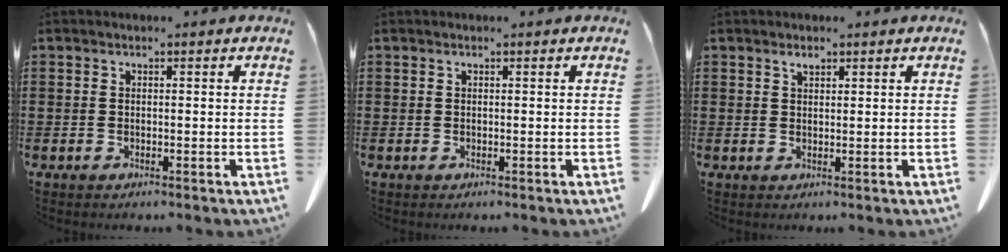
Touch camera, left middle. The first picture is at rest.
{"total": 0.0}
{"total": 1.3, "force": [1.0, 0.4, 0.7], "torque": [-0.009, -0.004, 0.017]}